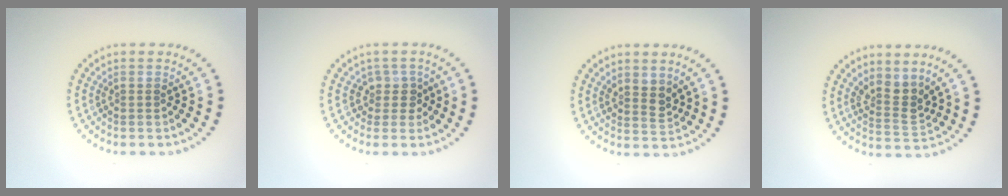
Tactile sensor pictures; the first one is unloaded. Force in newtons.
{"total": 1.9, "press": 1.4, "slide": 1.2}
{"total": 1.9, "press": 1.6, "slide": 1.0}
{"total": 2.7, "press": 1.9, "slide": 1.8}